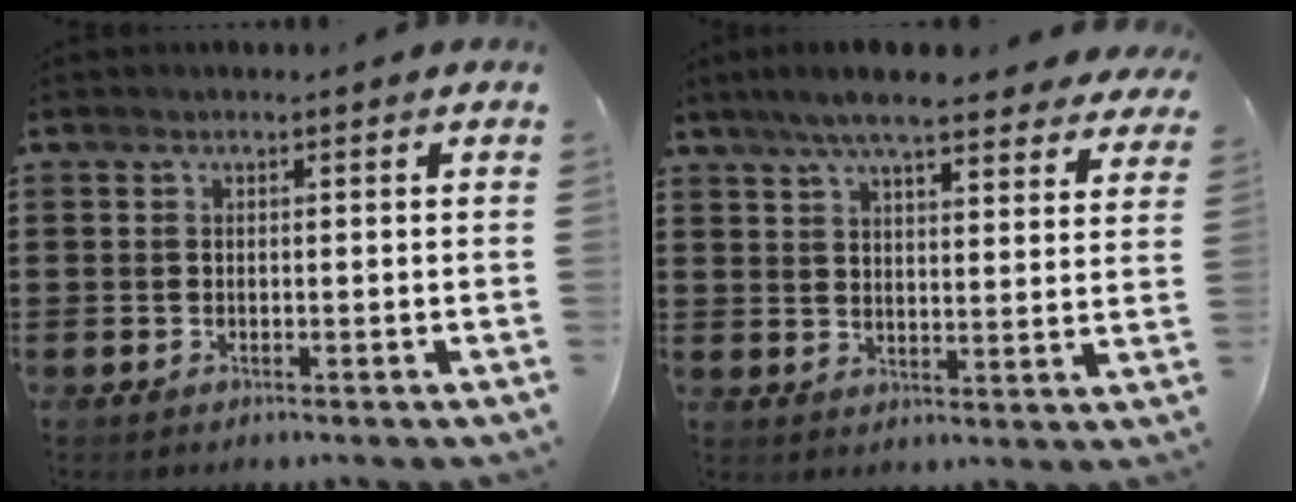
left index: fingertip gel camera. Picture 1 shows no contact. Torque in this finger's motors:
{"motor_torque": [2.14, 0.00, 0.47, 0.21]}